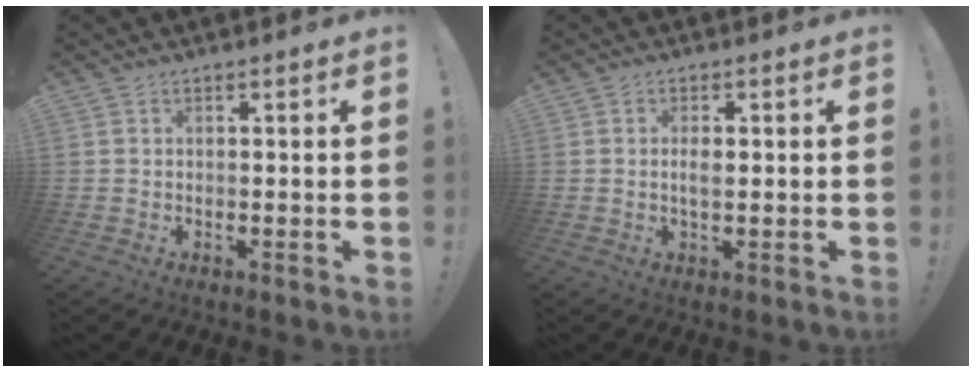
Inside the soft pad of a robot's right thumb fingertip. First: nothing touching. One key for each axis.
{"total": 2.6, "fx": 0.0, "fy": 1.1, "fz": 2.4, "tx": -0.035, "ty": -0.001, "tz": -0.005}